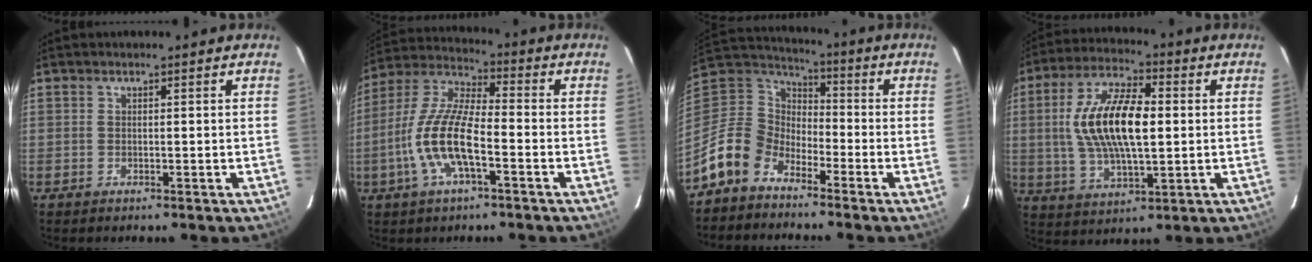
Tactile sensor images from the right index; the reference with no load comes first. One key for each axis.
{"total": 13.6, "fx": -4.5, "fy": 4.2, "fz": 12.1, "tx": -0.257, "ty": -0.001, "tz": -0.091}
{"total": 10.9, "fx": -7.9, "fy": 6.7, "fz": 3.5, "tx": -0.092, "ty": 0.027, "tz": -0.166}
{"total": 16.0, "fx": 1.3, "fy": 6.6, "fz": 14.5, "tx": -0.281, "ty": 0.011, "tz": 0.025}